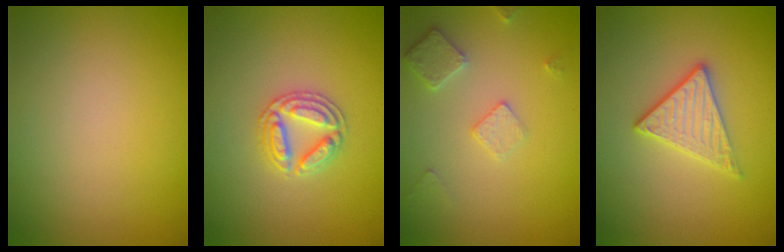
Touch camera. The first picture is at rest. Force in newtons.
{"total": 2.8, "press": 2.7, "slide": 0.5}
{"total": 2.5, "press": 2.4, "slide": 0.4}
{"total": 2.8, "press": 2.5, "slide": 1.2}